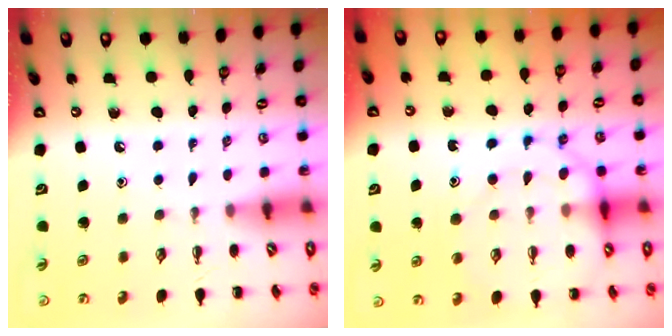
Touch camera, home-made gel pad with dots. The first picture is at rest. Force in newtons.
{"total": 15.9, "press": 15.8, "slide": 1.8}